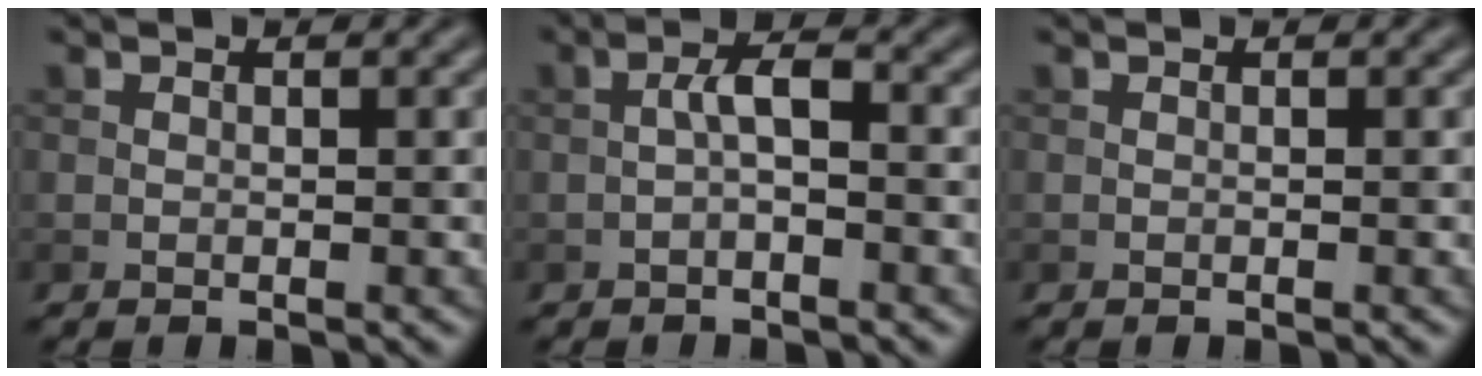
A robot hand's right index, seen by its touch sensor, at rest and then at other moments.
{"total": 2.2, "force": [-0.6, 0.6, 2.0], "torque": [-0.037, 0.010, -0.016]}
{"total": 0.0}